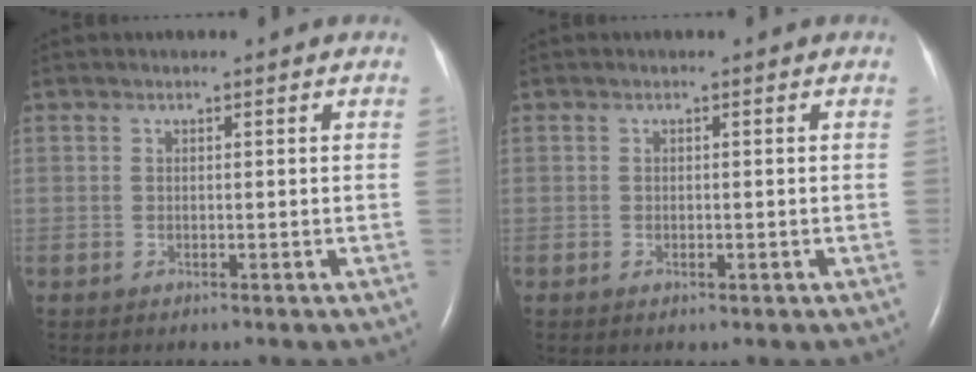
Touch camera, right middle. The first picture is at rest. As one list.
[{"total": 0.8, "force": [-0.4, 0.4, 0.7], "torque": [-0.013, -0.001, -0.003]}]